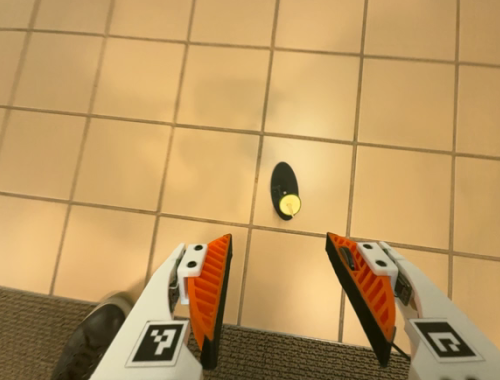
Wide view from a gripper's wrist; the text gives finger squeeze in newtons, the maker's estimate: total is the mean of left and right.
{"total": 0.0}